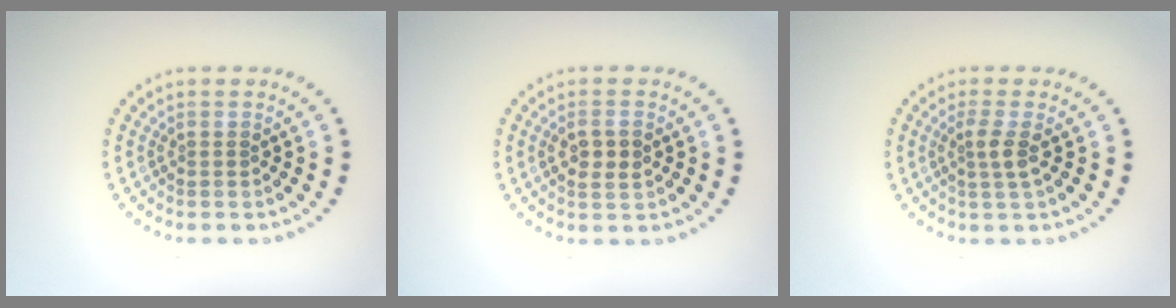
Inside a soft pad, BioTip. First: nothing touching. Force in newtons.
{"total": 2.1, "press": 2.0, "slide": 0.4}
{"total": 1.9, "press": 1.4, "slide": 1.2}